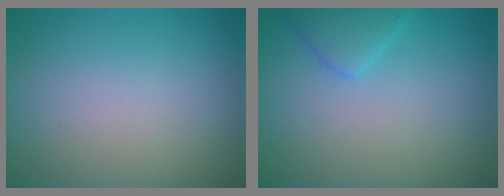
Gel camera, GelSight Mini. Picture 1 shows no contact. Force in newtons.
{"total": 2.1, "press": 2.1, "slide": 0.1}